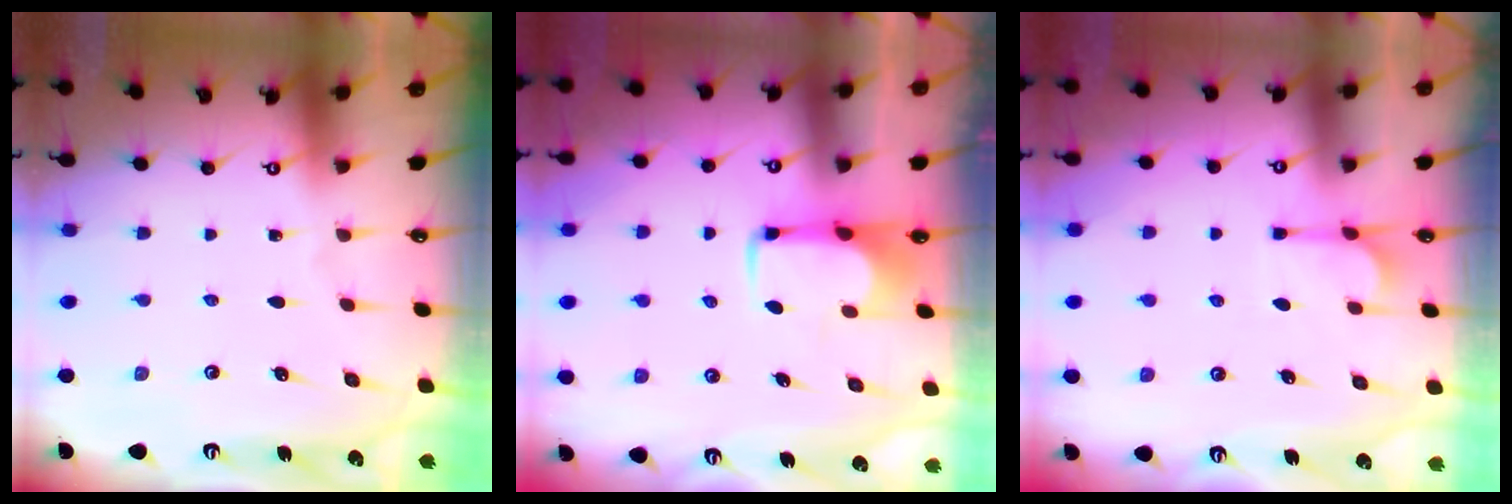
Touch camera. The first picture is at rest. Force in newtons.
{"total": 1.8, "press": 1.7, "slide": 0.5}
{"total": 2.2, "press": 1.8, "slide": 1.2}